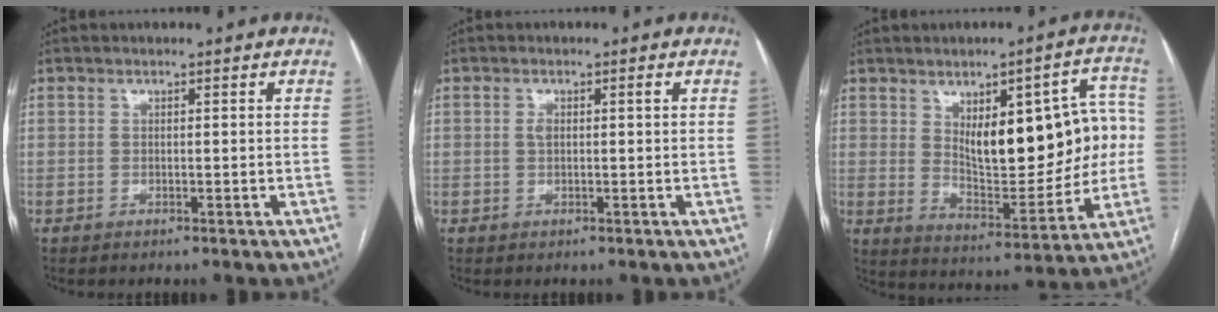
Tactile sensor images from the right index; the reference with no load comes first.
{"total": 1.8, "force": [0.3, 0.6, 1.7], "torque": [-0.037, 0.009, 0.008]}
{"total": 16.9, "force": [2.8, 6.9, 15.2], "torque": [-0.198, 0.027, 0.058]}